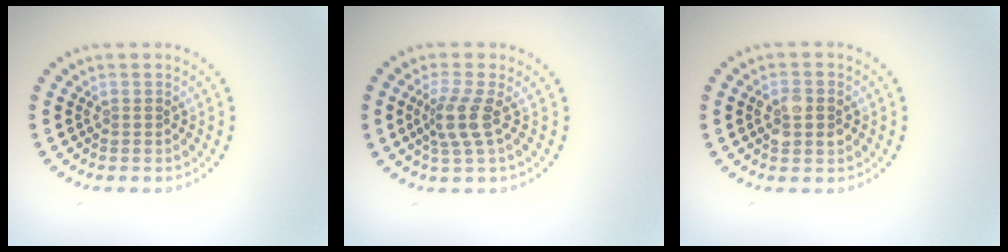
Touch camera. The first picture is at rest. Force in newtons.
{"total": 2.7, "press": 2.0, "slide": 1.8}
{"total": 2.8, "press": 2.8, "slide": 0.2}